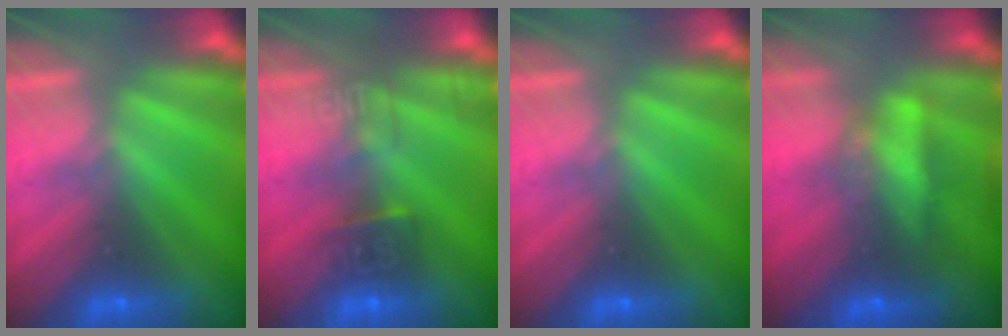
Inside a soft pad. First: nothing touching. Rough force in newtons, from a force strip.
{"total": 10.8}
{"total": 0.0}
{"total": 5.7}